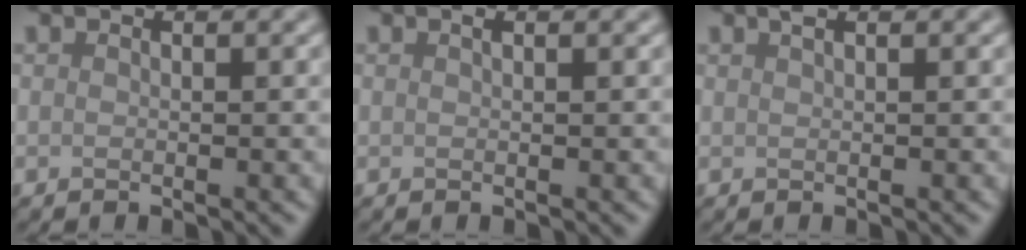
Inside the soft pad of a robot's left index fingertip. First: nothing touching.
{"total": 0.7, "force": [0.4, 0.1, 0.6], "torque": [-0.009, 0.003, 0.006]}
{"total": 0.8, "force": [0.6, 0.2, 0.5], "torque": [-0.008, 0.004, 0.009]}